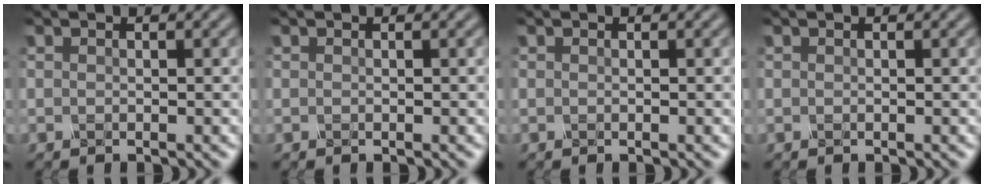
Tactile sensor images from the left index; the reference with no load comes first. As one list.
[{"total": 0.0}, {"total": 0.0}, {"total": 0.0}]